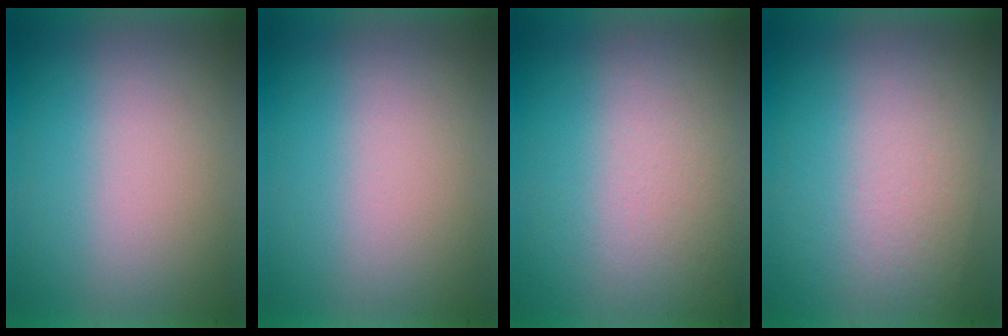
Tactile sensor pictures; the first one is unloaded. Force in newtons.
{"total": 0.0}
{"total": 2.7}
{"total": 2.9}